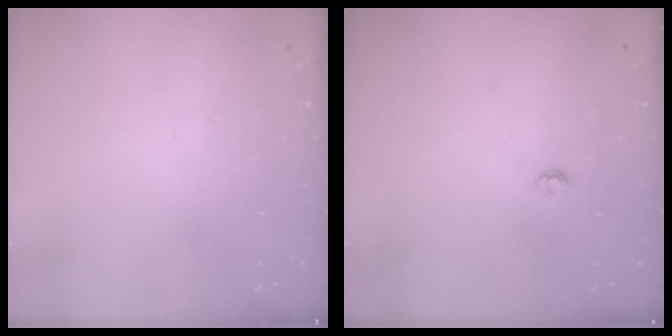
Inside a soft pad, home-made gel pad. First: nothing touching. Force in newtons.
{"total": 2.9, "press": 2.9, "slide": 0.4}